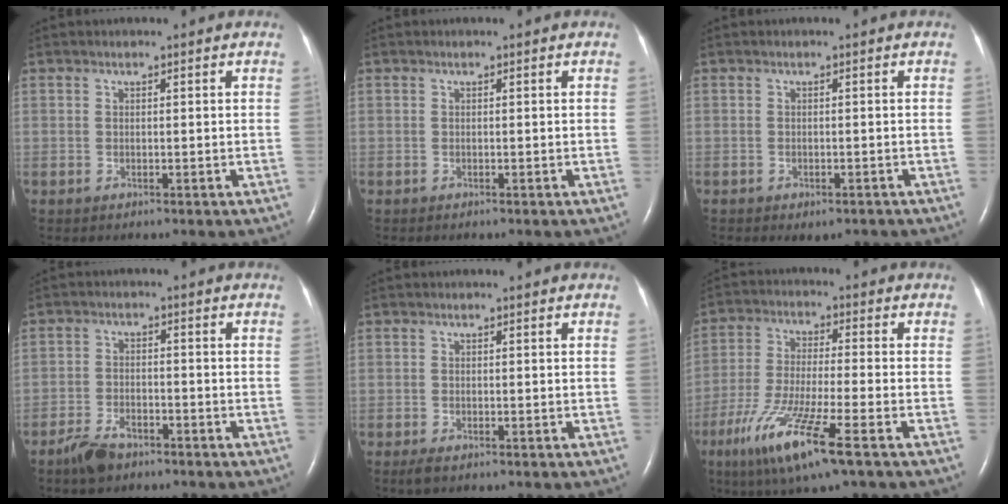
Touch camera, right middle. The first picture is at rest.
{"total": 0.0}
{"total": 3.1, "force": [-2.4, 1.5, 1.2], "torque": [-0.011, -0.002, -0.026]}
{"total": 4.6, "force": [-3.5, 1.9, 2.3], "torque": [-0.056, -0.003, -0.060]}
{"total": 1.2, "force": [-0.8, 0.4, 0.9], "torque": [-0.025, -0.005, -0.011]}
{"total": 12.2, "force": [-6.5, 0.5, 10.4], "torque": [-0.216, -0.031, -0.118]}